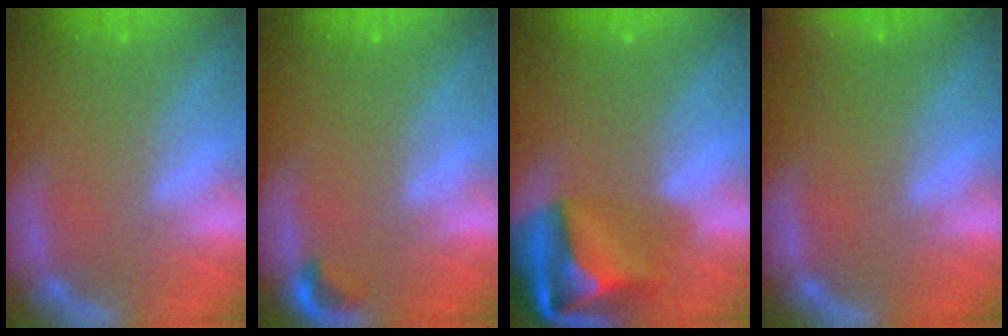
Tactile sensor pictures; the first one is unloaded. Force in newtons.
{"total": 1.4}
{"total": 10.1}
{"total": 9.5}